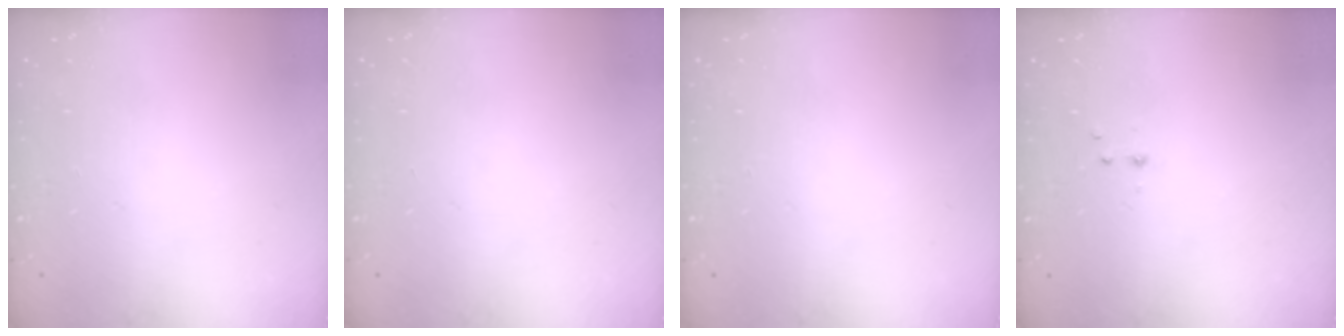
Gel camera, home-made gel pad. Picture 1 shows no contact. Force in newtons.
{"total": 0.0}
{"total": 0.0}
{"total": 2.2, "press": 1.9, "slide": 1.0}